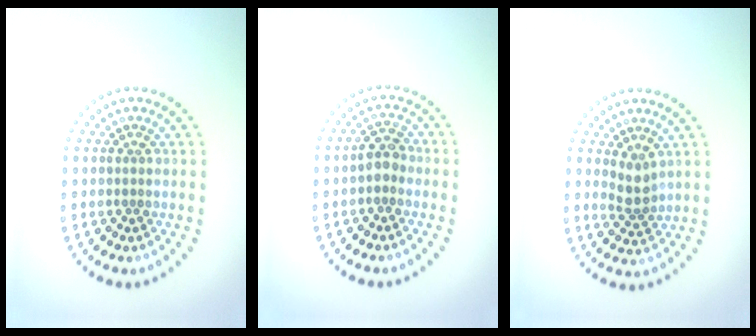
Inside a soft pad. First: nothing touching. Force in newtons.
{"total": 2.0, "press": 1.9, "slide": 0.6}
{"total": 2.0, "press": 1.6, "slide": 1.2}